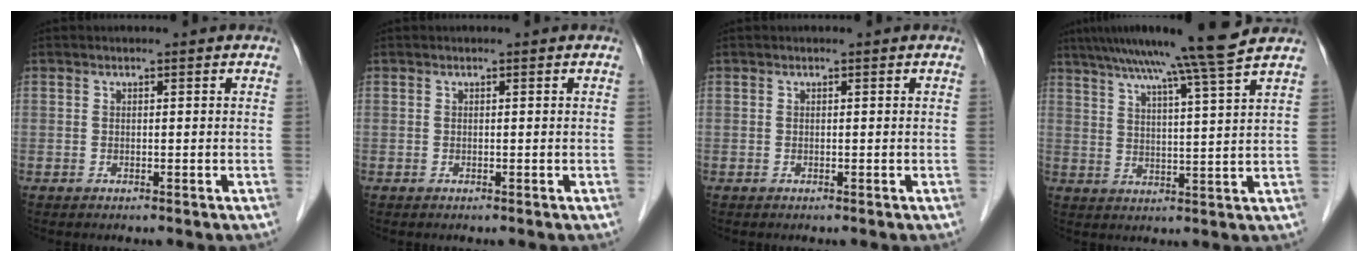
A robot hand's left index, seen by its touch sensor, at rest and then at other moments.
{"total": 0.0}
{"total": 0.0}
{"total": 14.3, "force": [11.8, -2.2, 7.9], "torque": [-0.128, -0.006, 0.161]}